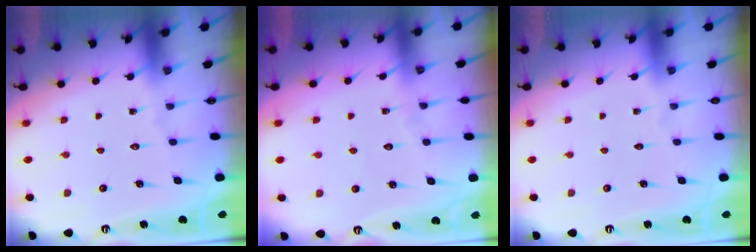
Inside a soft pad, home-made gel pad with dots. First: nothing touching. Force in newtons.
{"total": 3.2, "press": 3.1, "slide": 0.5}
{"total": 0.0}